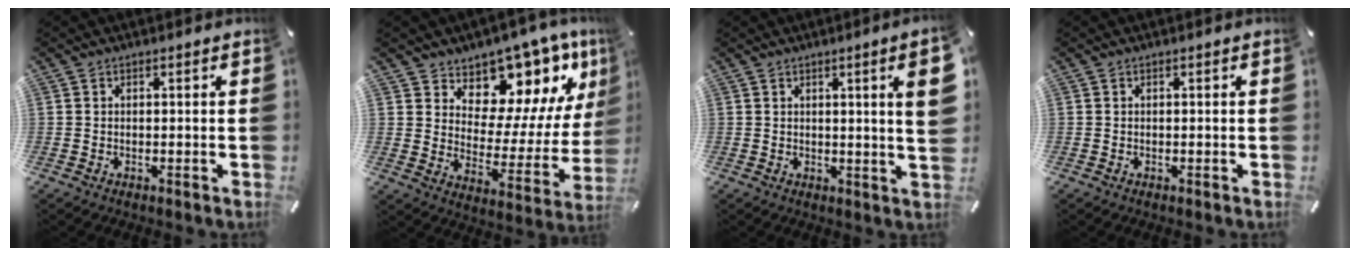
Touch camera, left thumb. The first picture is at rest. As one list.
[{"total": 11.8, "force": [9.3, 6.6, 2.9], "torque": [-0.042, -0.107, 0.159]}, {"total": 7.4, "force": [2.0, 0.2, 7.1], "torque": [-0.105, -0.011, 0.029]}, {"total": 0.0}]